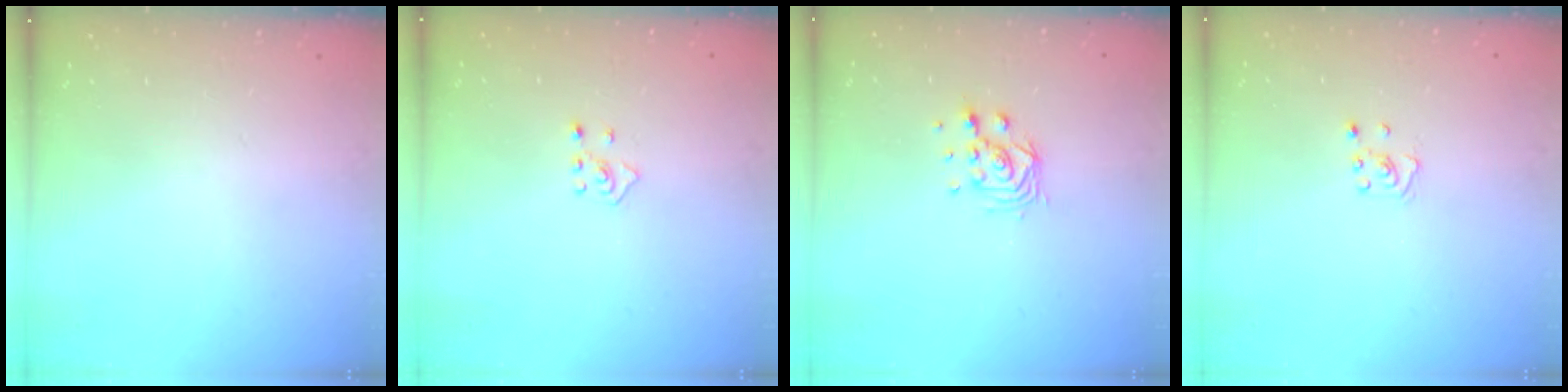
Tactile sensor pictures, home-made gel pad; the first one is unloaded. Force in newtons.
{"total": 4.2, "press": 4.1, "slide": 0.7}
{"total": 8.3, "press": 8.3, "slide": 0.5}
{"total": 2.8, "press": 2.8, "slide": 0.3}